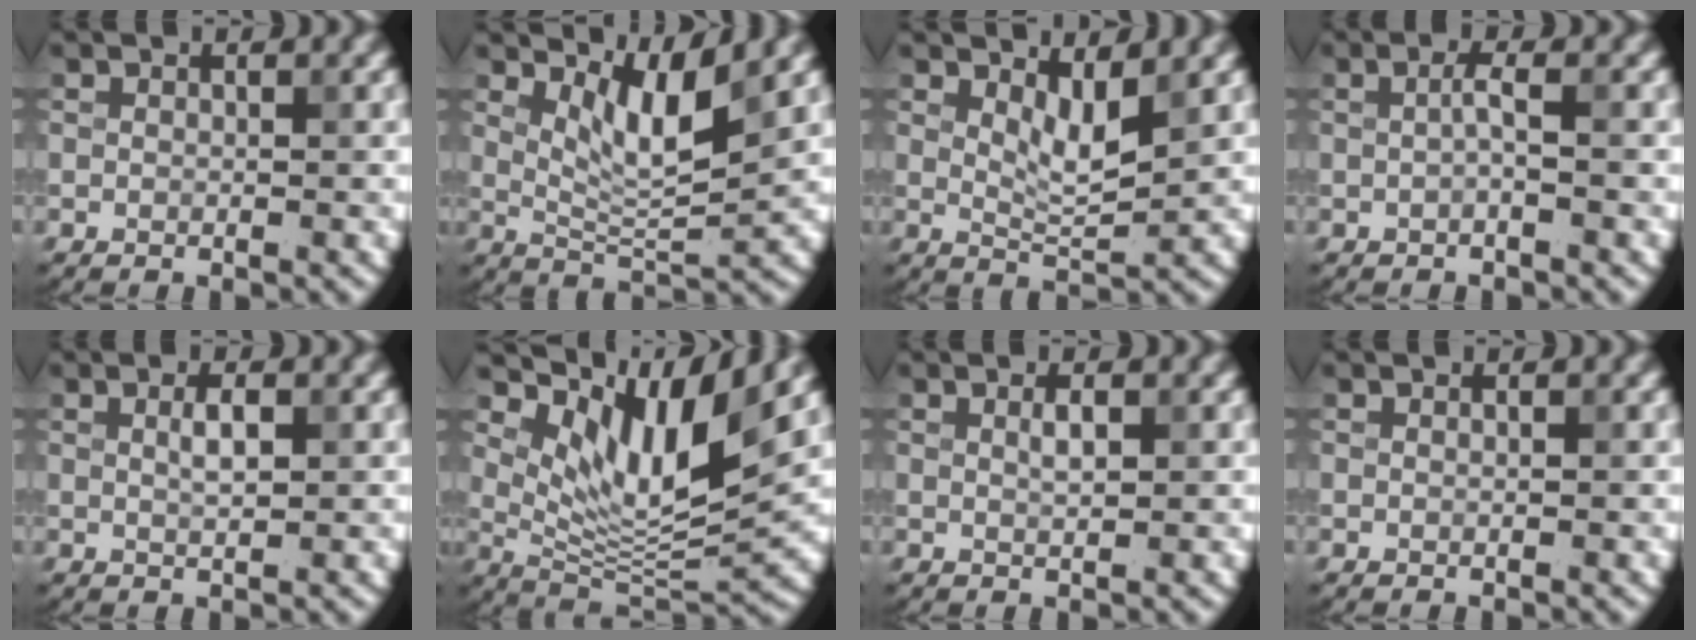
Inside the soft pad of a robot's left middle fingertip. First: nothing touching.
{"total": 3.9, "force": [2.1, 1.0, 3.1], "torque": [-0.066, -0.010, 0.043]}
{"total": 2.6, "force": [1.3, 0.7, 2.1], "torque": [-0.040, -0.005, 0.029]}
{"total": 0.8, "force": [-0.2, -0.2, 0.8], "torque": [-0.019, 0.006, -0.001]}
{"total": 1.3, "force": [0.3, 0.3, 1.2], "torque": [-0.028, 0.004, 0.010]}
{"total": 8.7, "force": [4.6, 2.7, 6.8], "torque": [-0.116, -0.013, 0.093]}
{"total": 0.9, "force": [0.3, 0.2, 0.9], "torque": [-0.019, 0.003, 0.009]}
{"total": 0.0}